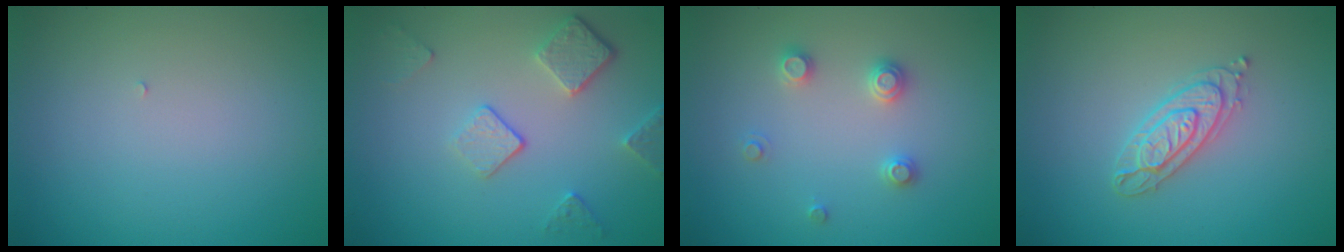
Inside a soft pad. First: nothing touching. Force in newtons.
{"total": 3.7, "press": 2.9, "slide": 2.4}
{"total": 2.0, "press": 2.0, "slide": 0.2}
{"total": 2.6, "press": 2.5, "slide": 0.5}